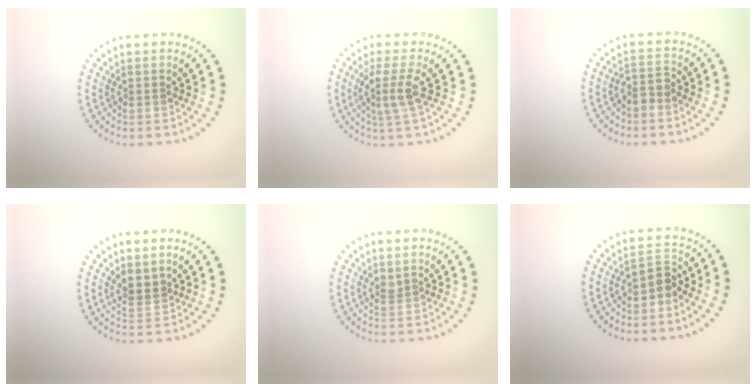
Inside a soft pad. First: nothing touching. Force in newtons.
{"total": 2.9, "press": 2.2, "slide": 1.8}
{"total": 1.5, "press": 1.2, "slide": 0.9}
{"total": 1.3, "press": 1.0, "slide": 0.9}
{"total": 0.8, "press": 0.5, "slide": 0.5}
{"total": 1.8, "press": 1.6, "slide": 0.9}